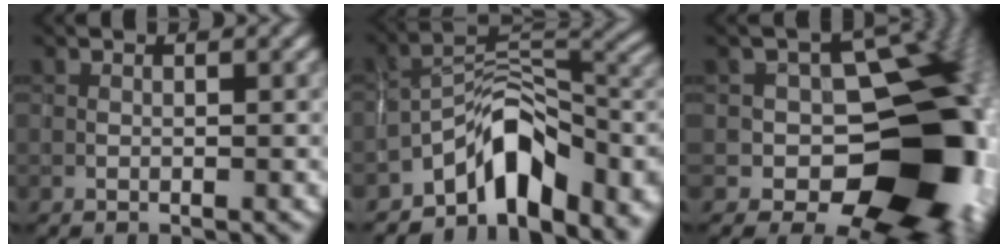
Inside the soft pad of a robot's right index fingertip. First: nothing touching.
{"total": 10.1, "force": [-6.3, 4.8, 6.2], "torque": [-0.061, 0.012, -0.117]}
{"total": 16.6, "force": [-3.4, 11.3, 11.7], "torque": [-0.094, 0.035, -0.060]}